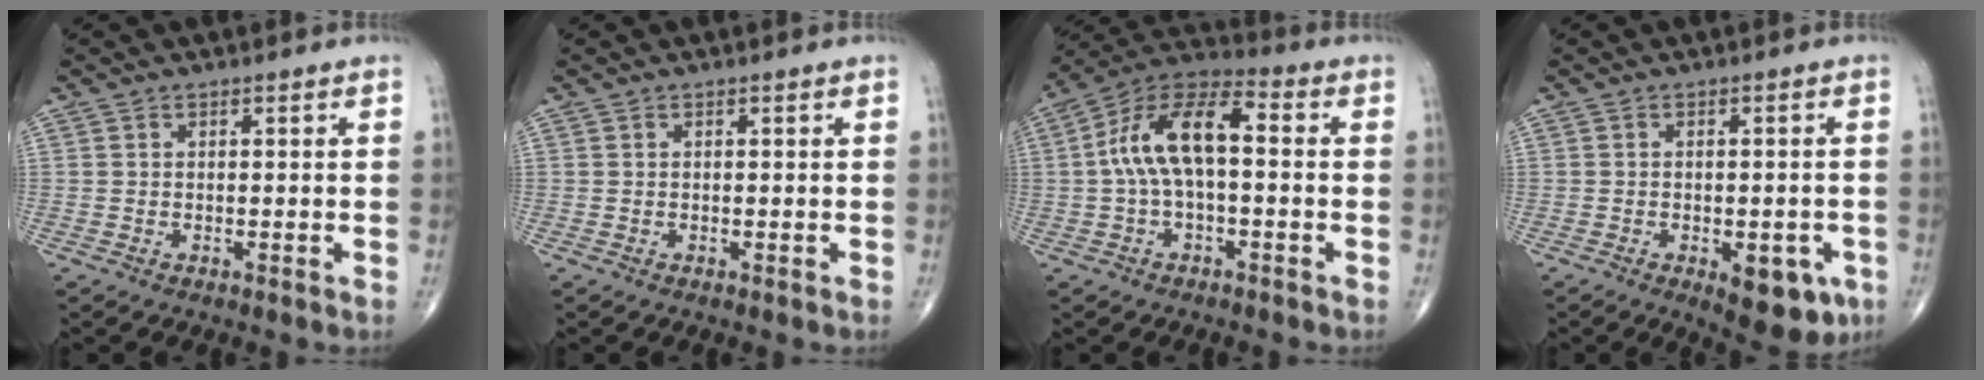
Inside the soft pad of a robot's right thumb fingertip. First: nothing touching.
{"total": 0.0}
{"total": 13.0, "force": [0.3, 6.0, 11.5], "torque": [-0.219, 0.048, -0.005]}
{"total": 9.2, "force": [-3.9, 4.3, 7.2], "torque": [-0.068, 0.006, -0.041]}